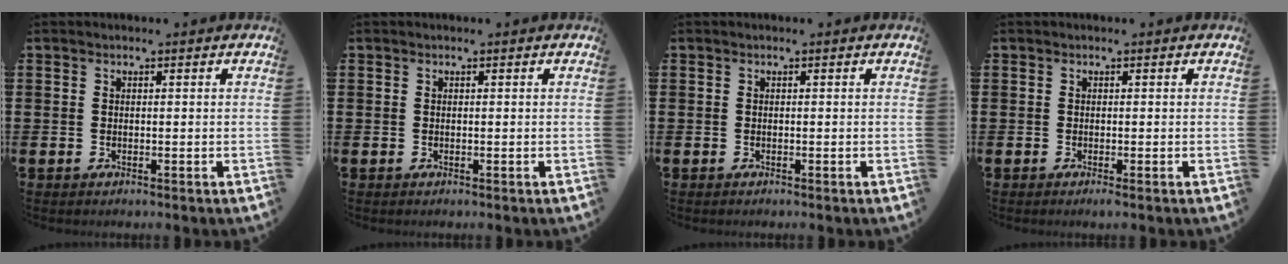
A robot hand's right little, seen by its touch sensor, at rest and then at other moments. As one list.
[{"total": 0.0}, {"total": 0.0}, {"total": 0.7, "force": [-0.2, 0.0, 0.6], "torque": [-0.010, -0.001, -0.004]}]